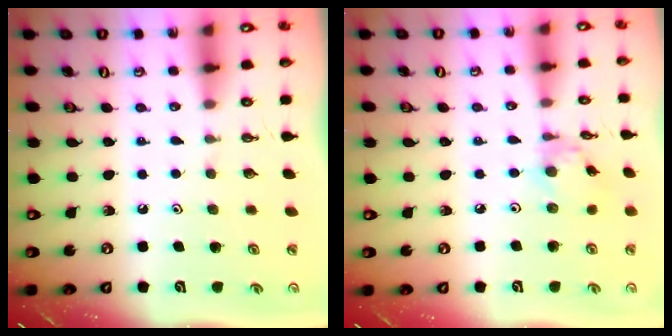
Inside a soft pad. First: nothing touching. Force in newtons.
{"total": 3.4, "press": 3.4, "slide": 0.2}